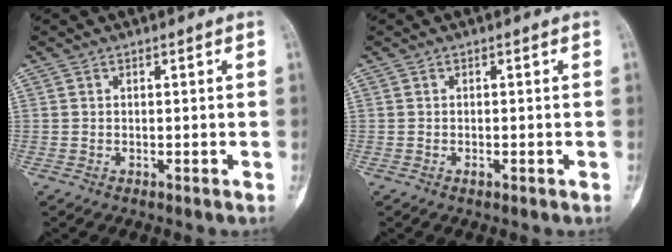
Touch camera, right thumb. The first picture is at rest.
{"total": 0.7, "force": [-0.3, 0.3, 0.6], "torque": [-0.013, 0.001, -0.004]}